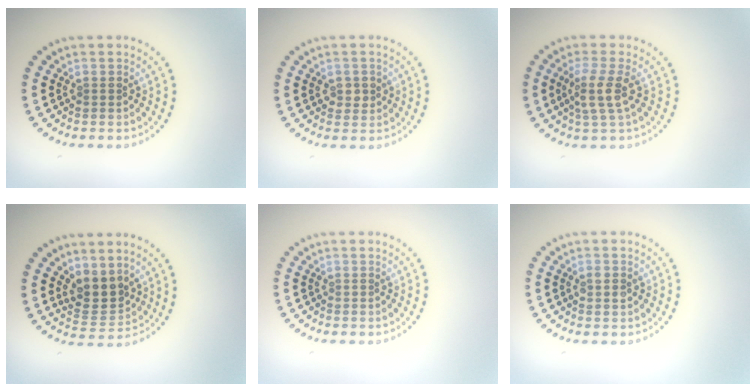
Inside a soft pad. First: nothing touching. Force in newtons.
{"total": 1.6, "press": 1.5, "slide": 0.3}
{"total": 2.7, "press": 2.2, "slide": 1.6}
{"total": 3.1, "press": 2.5, "slide": 1.7}
{"total": 0.0}
{"total": 1.0, "press": 1.0, "slide": 0.1}